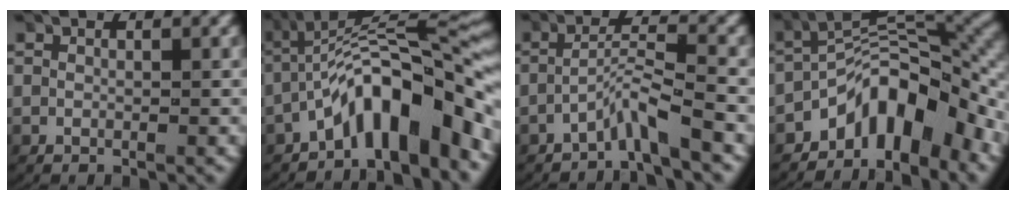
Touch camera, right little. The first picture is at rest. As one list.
[{"total": 8.5, "force": [-1.5, 3.7, 7.5], "torque": [-0.122, 0.002, -0.020]}, {"total": 3.0, "force": [-2.2, -0.5, 1.9], "torque": [-0.042, 0.006, -0.039]}, {"total": 8.0, "force": [-2.8, 3.7, 6.5], "torque": [-0.103, 0.003, -0.044]}]